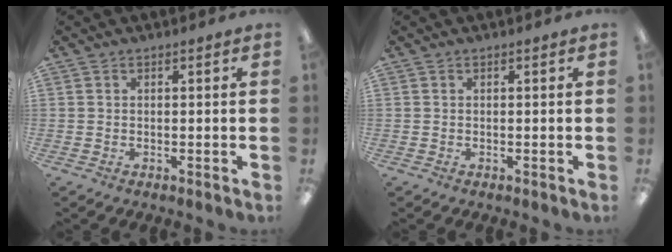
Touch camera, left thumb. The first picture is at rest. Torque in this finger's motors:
{"motor_torque": [0.00, 0.00, -0.14, 0.14, 0.00]}